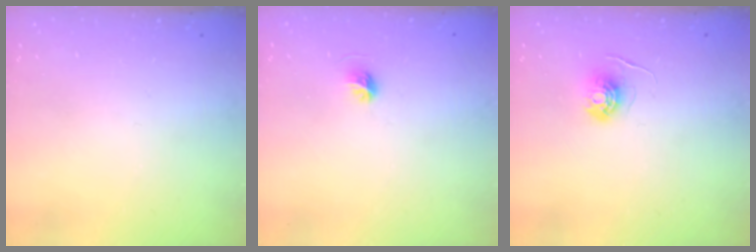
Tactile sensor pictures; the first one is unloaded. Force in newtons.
{"total": 4.5, "press": 4.3, "slide": 1.4}
{"total": 5.8, "press": 5.8, "slide": 0.3}